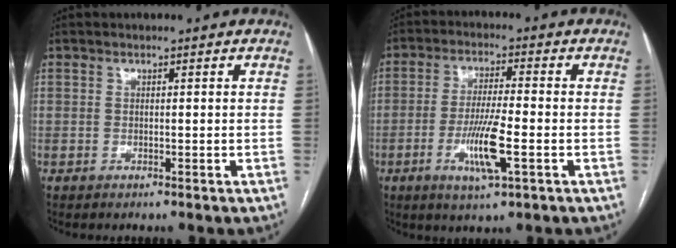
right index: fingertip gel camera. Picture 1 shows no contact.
{"total": 8.4, "force": [-2.8, 0.6, 7.8], "torque": [-0.151, -0.012, -0.051]}